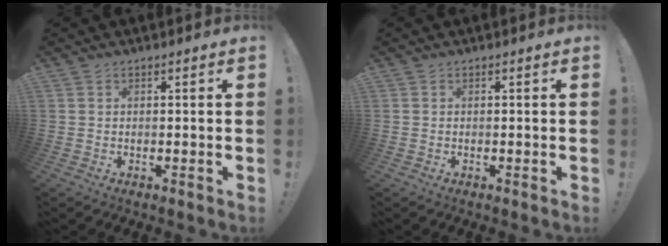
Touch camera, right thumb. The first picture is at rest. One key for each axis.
{"total": 0.0}